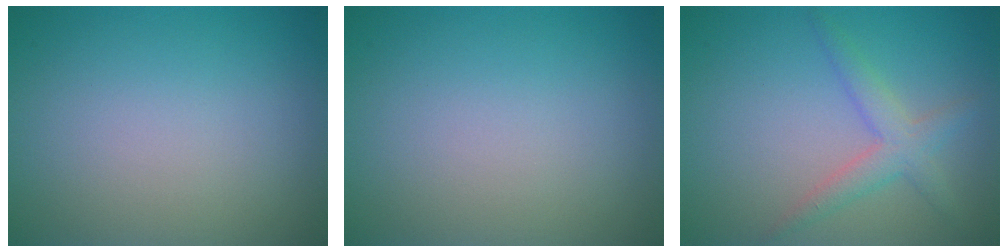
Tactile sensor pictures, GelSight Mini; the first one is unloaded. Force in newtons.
{"total": 0.0}
{"total": 2.7, "press": 2.7, "slide": 0.1}